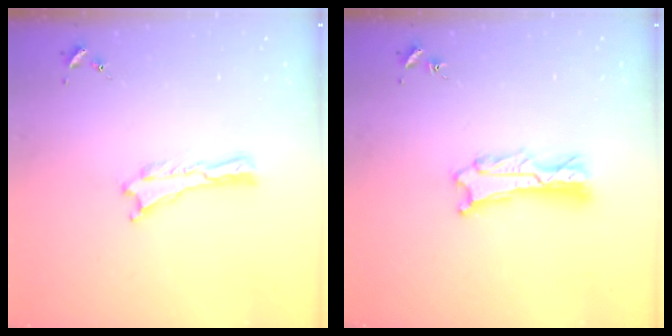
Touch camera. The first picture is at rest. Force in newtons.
{"total": 1.8, "press": 1.8, "slide": 0.2}